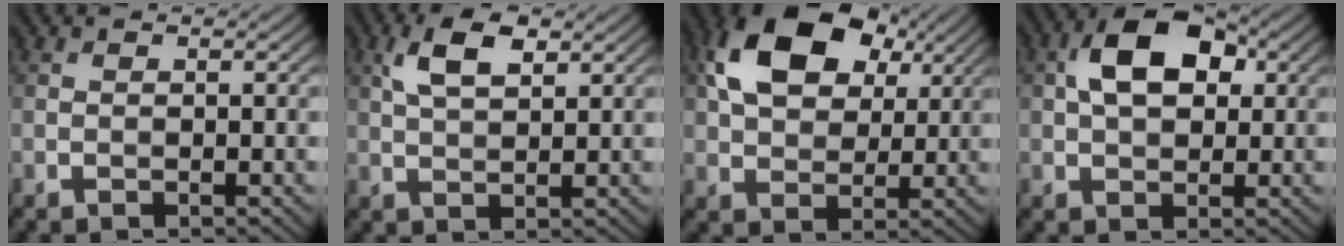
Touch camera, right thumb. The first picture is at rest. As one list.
[{"total": 5.2, "force": [2.4, 2.3, 4.0], "torque": [-0.088, 0.007, 0.045]}, {"total": 13.0, "force": [5.0, 8.5, 8.5], "torque": [-0.179, 0.023, 0.090]}, {"total": 7.9, "force": [1.9, 4.8, 6.0], "torque": [-0.109, 0.015, 0.024]}]